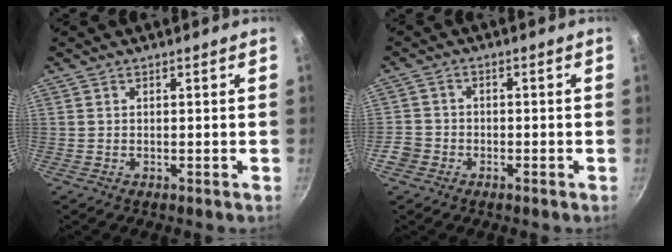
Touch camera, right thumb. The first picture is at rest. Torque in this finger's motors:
{"motor_torque": [-0.16, 0.37, 0.30, -0.07, 0.00]}